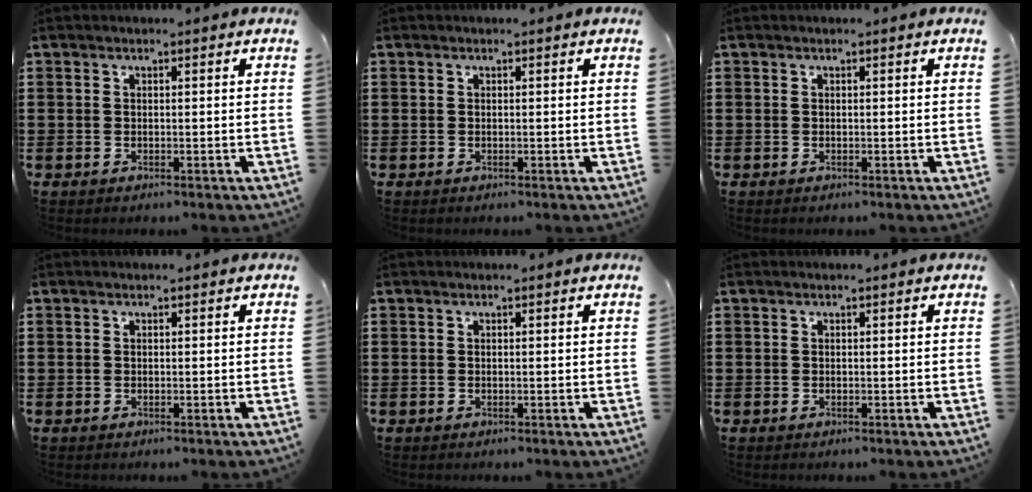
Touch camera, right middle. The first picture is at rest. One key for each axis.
{"total": 0.0}
{"total": 0.0}
{"total": 0.0}
{"total": 0.0}
{"total": 0.0}